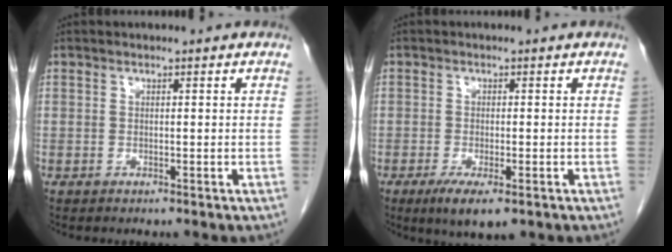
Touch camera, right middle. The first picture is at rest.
{"total": 5.3, "force": [-2.9, 1.3, 4.2], "torque": [-0.070, -0.013, -0.043]}